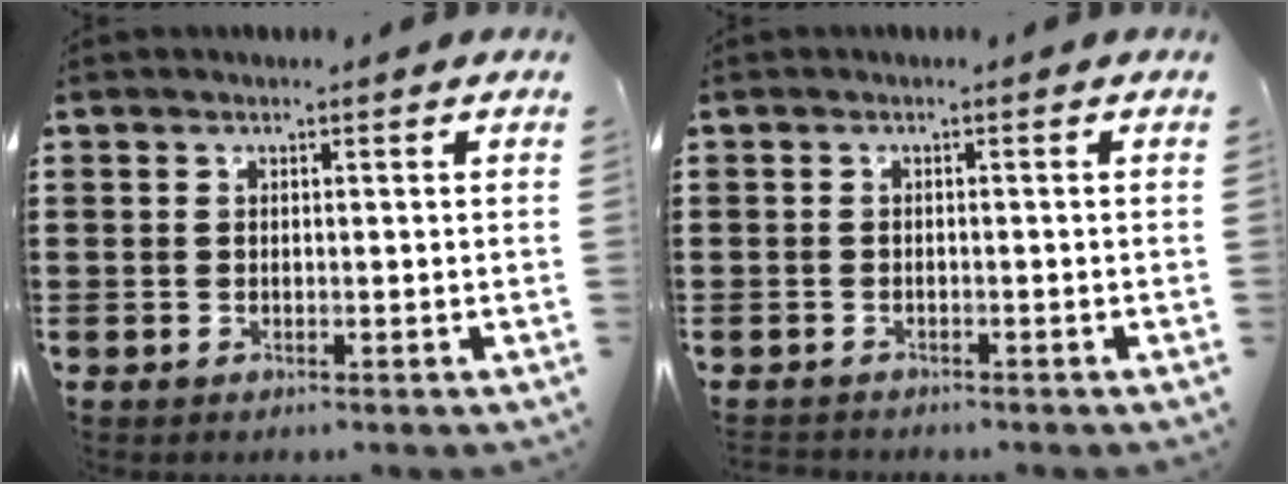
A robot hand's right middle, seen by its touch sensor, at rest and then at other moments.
{"total": 0.8, "force": [-0.8, 0.0, 0.0], "torque": [-0.002, -0.001, -0.017]}